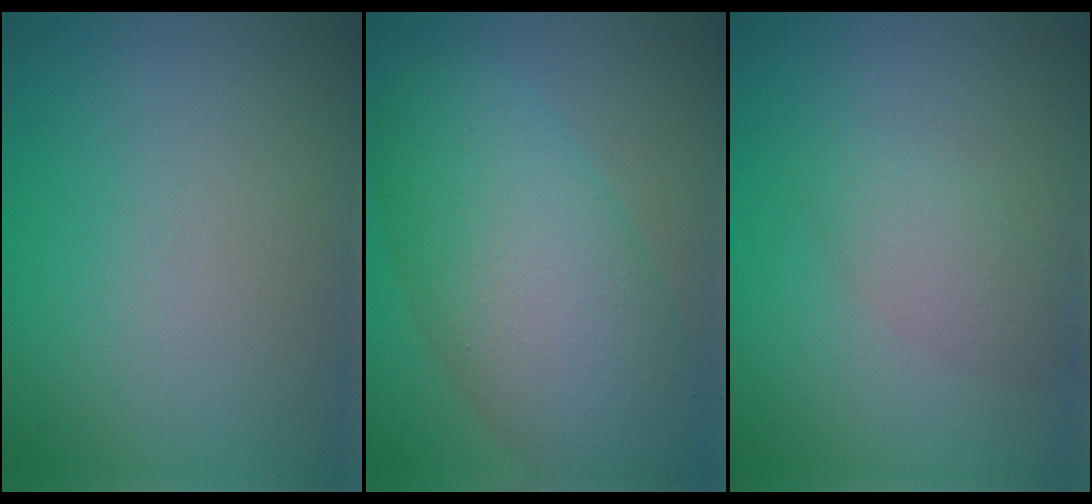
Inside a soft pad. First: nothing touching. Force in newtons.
{"total": 9.9, "press": 9.9, "slide": 0.6}
{"total": 2.2, "press": 2.2, "slide": 0.0}